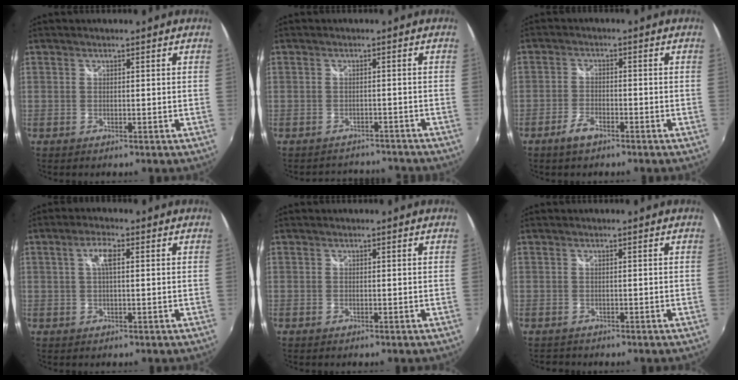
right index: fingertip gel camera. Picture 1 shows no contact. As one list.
[{"total": 7.0, "force": [-6.4, 2.3, 1.3], "torque": [-0.027, 0.007, -0.082]}, {"total": 3.8, "force": [-2.8, 1.6, 2.2], "torque": [-0.058, -0.002, -0.055]}, {"total": 3.4, "force": [0.8, 1.0, 3.2], "torque": [-0.061, 0.007, 0.013]}, {"total": 0.0}, {"total": 0.9, "force": [-0.7, 0.5, 0.2], "torque": [-0.008, -0.001, -0.010]}]